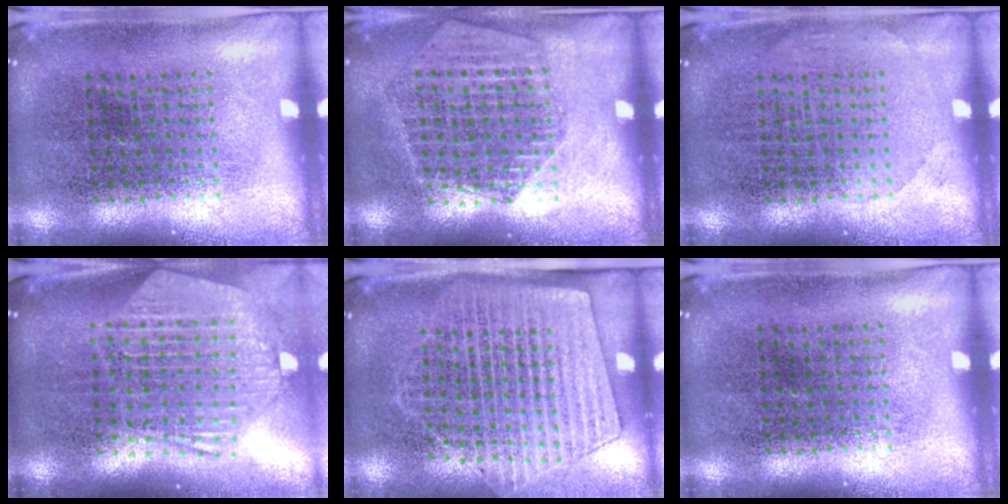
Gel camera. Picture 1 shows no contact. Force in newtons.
{"total": 1.6, "press": 1.6, "slide": 0.2}
{"total": 0.7, "press": 0.6, "slide": 0.1}
{"total": 2.6, "press": 2.2, "slide": 1.5}
{"total": 1.8, "press": 1.5, "slide": 1.0}
{"total": 0.0}